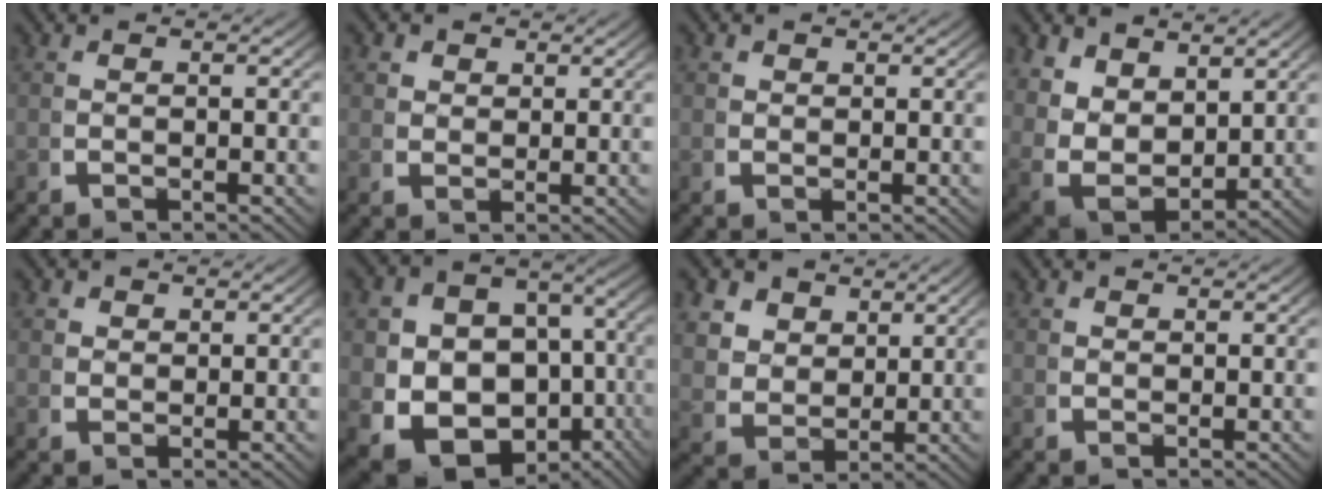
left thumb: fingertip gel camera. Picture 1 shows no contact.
{"total": 2.2, "force": [1.1, 1.7, 0.8], "torque": [-0.011, -0.005, 0.021]}
{"total": 0.9, "force": [0.6, 0.7, 0.2], "torque": [0.001, 0.001, 0.012]}
{"total": 8.8, "force": [0.0, 6.5, 5.8], "torque": [-0.163, -0.046, 0.016]}
{"total": 1.6, "force": [1.0, 1.1, 0.5], "torque": [-0.002, -0.001, 0.019]}
{"total": 15.6, "force": [-5.4, 11.6, 9.0], "torque": [-0.187, -0.080, -0.060]}
{"total": 6.7, "force": [1.8, 5.4, 3.5], "torque": [-0.090, -0.032, 0.040]}
{"total": 0.6, "force": [0.6, 0.1, 0.0], "torque": [0.007, 0.003, 0.014]}